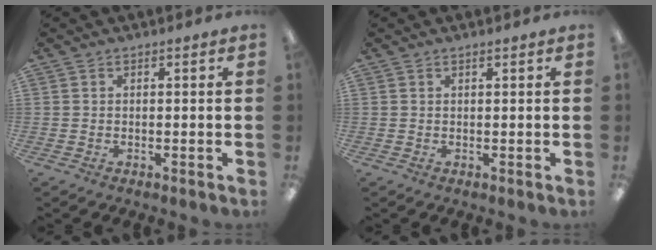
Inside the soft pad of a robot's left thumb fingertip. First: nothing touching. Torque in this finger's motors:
{"motor_torque": [-0.08, -0.13, -0.30, 0.06, 0.02]}